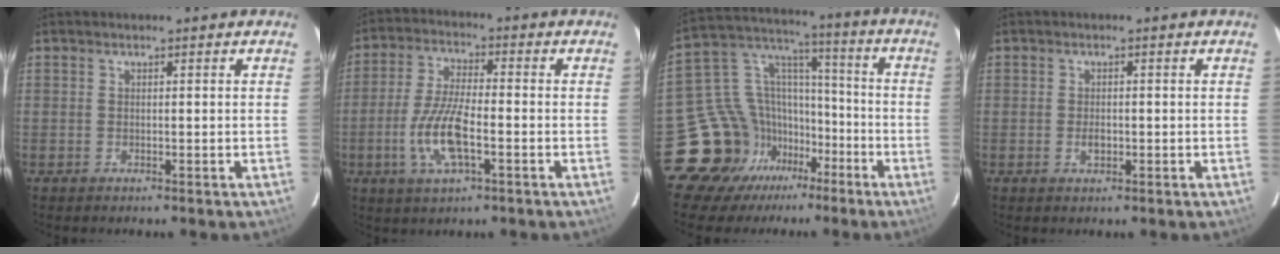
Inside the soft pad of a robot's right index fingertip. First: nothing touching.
{"total": 10.3, "force": [-3.3, 3.0, 9.3], "torque": [-0.195, -0.003, -0.066]}
{"total": 15.0, "force": [-9.7, 11.3, 2.4], "torque": [-0.070, 0.071, -0.165]}
{"total": 1.8, "force": [-0.4, 1.1, 1.4], "torque": [-0.025, 0.001, -0.008]}